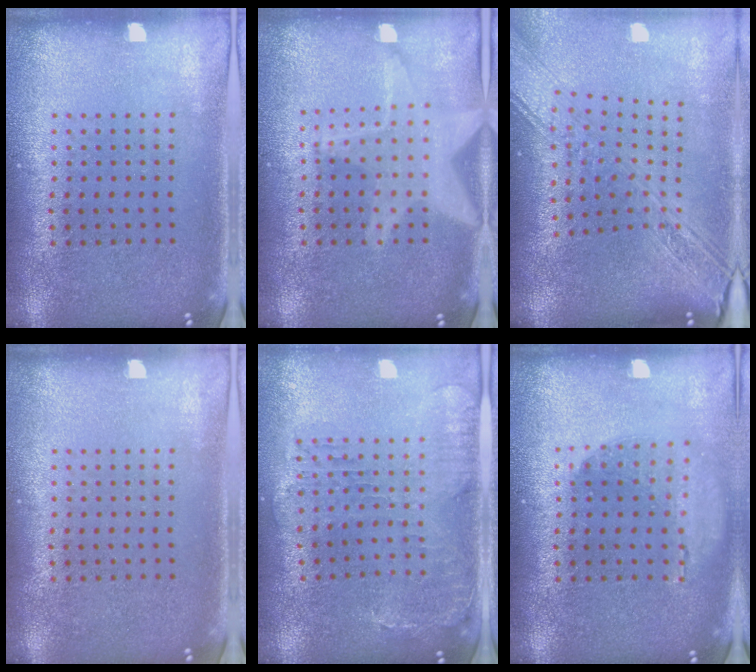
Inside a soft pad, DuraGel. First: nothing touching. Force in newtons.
{"total": 3.0, "press": 3.0, "slide": 0.3}
{"total": 3.0, "press": 2.3, "slide": 1.9}
{"total": 0.0}
{"total": 0.6, "press": 0.5, "slide": 0.3}
{"total": 1.1, "press": 1.1, "slide": 0.2}